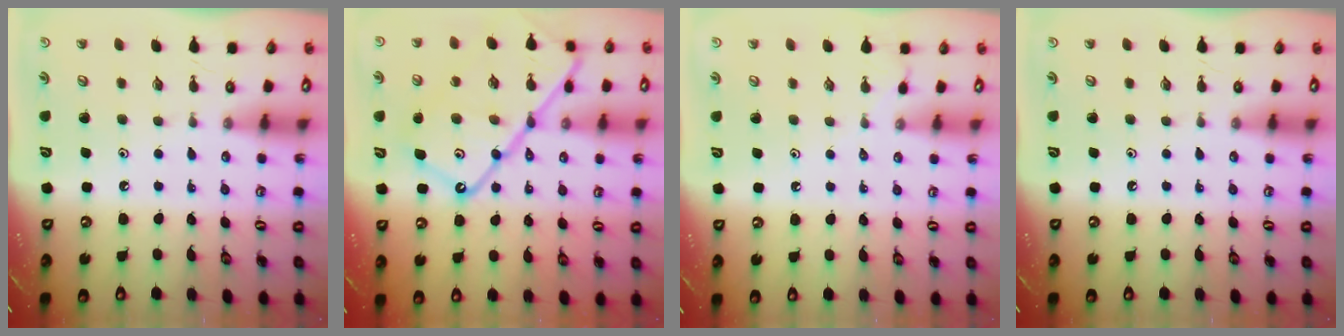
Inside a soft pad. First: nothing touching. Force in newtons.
{"total": 20.6, "press": 20.5, "slide": 2.0}
{"total": 1.9, "press": 1.9, "slide": 0.4}
{"total": 0.0}